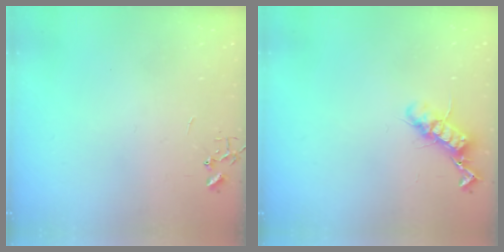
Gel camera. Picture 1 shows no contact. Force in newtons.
{"total": 12.3, "press": 12.3, "slide": 0.6}